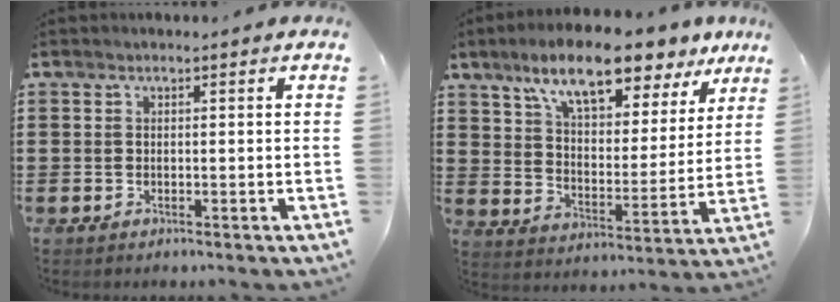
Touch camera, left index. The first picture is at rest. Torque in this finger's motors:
{"motor_torque": [2.14, 0.00, 1.05, 0.21]}